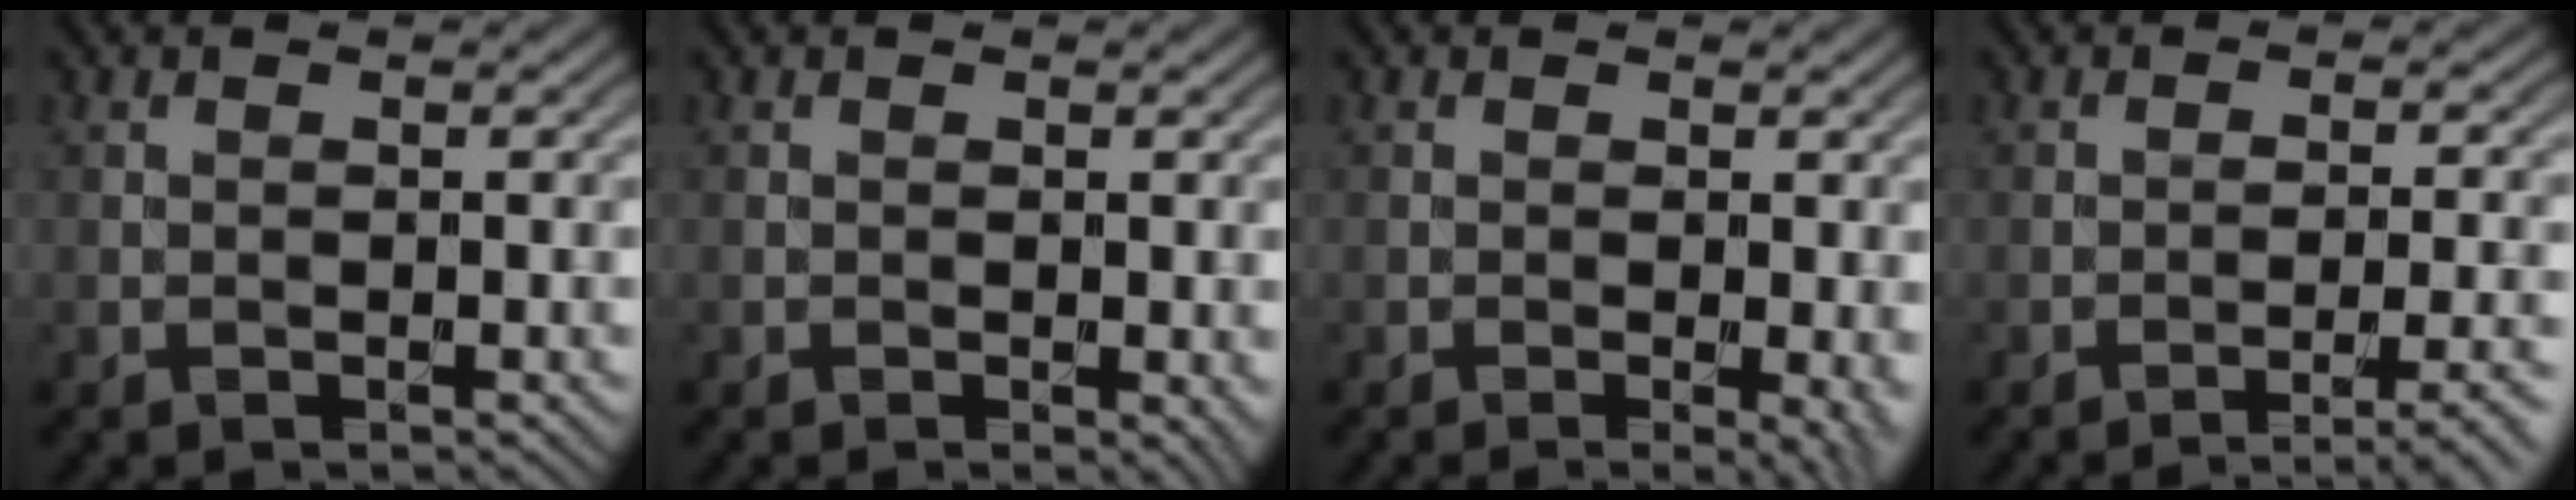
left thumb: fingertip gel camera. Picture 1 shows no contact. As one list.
[{"total": 1.3, "force": [-0.1, 0.7, 1.1], "torque": [-0.012, -0.008, -0.001]}, {"total": 3.1, "force": [-0.5, 0.7, 2.9], "torque": [-0.041, -0.007, -0.008]}, {"total": 4.7, "force": [-2.8, 0.7, 3.7], "torque": [-0.060, 0.009, -0.046]}]